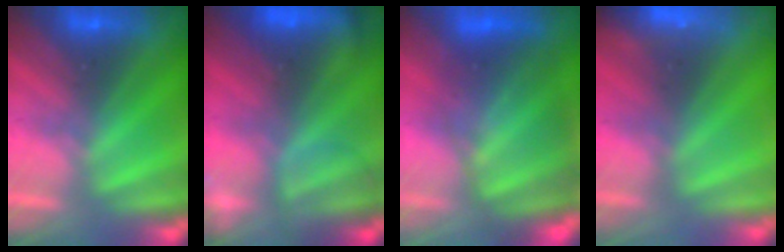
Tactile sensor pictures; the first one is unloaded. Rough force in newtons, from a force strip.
{"total": 8.7}
{"total": 5.8}
{"total": 3.3}